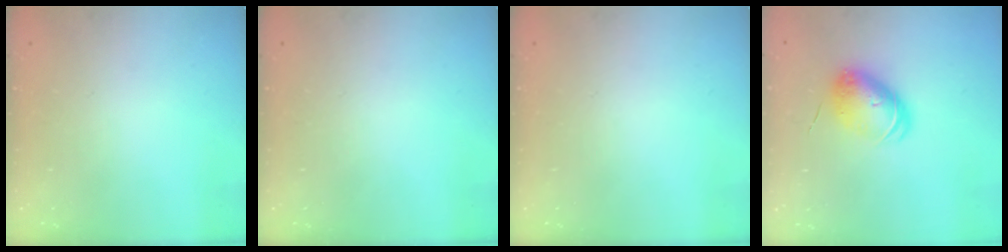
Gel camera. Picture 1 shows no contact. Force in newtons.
{"total": 0.0}
{"total": 0.0}
{"total": 8.5, "press": 8.4, "slide": 1.1}